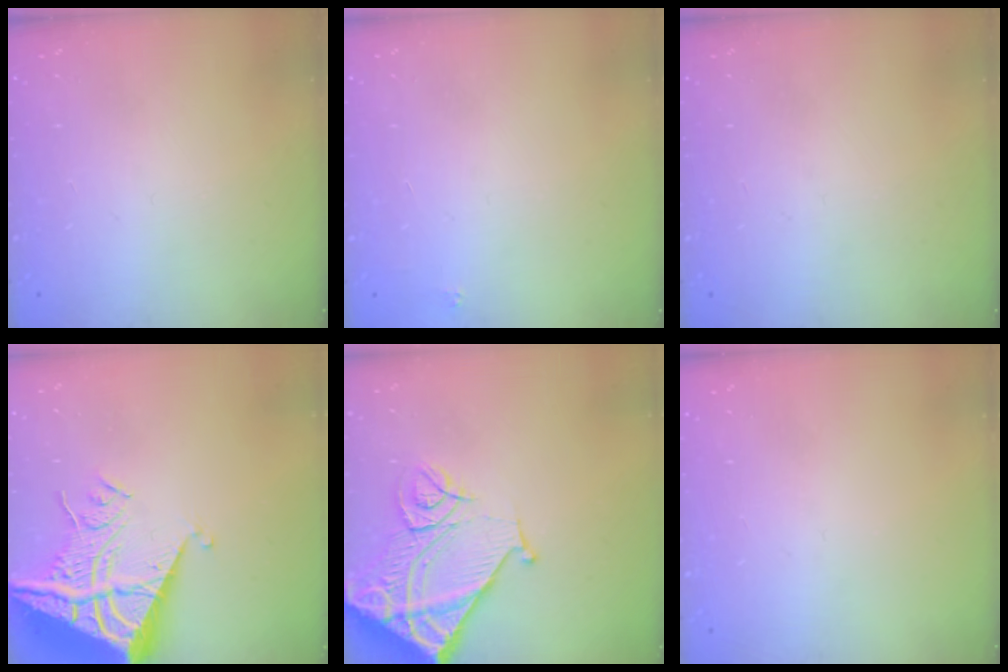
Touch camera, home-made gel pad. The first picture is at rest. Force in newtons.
{"total": 1.8, "press": 1.7, "slide": 0.1}
{"total": 0.0}
{"total": 13.3, "press": 13.2, "slide": 1.4}
{"total": 15.3, "press": 15.2, "slide": 1.9}
{"total": 0.0}